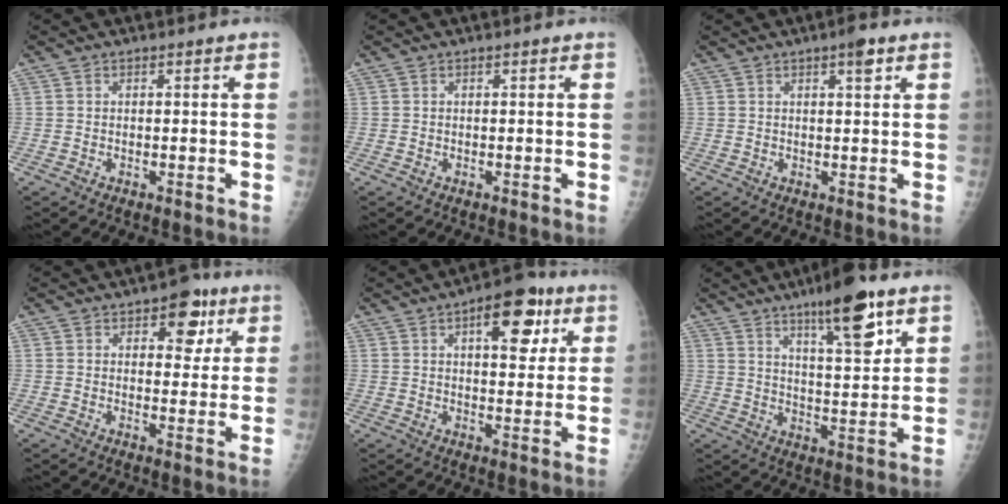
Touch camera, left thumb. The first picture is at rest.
{"total": 0.0}
{"total": 2.7, "force": [1.5, 0.6, 2.1], "torque": [-0.026, -0.004, 0.019]}
{"total": 7.3, "force": [3.6, 4.4, 4.6], "torque": [-0.020, -0.012, 0.041]}
{"total": 11.0, "force": [4.8, 5.2, 8.4], "torque": [-0.080, -0.011, 0.062]}
{"total": 12.8, "force": [7.6, 3.1, 9.8], "torque": [-0.133, -0.043, 0.118]}